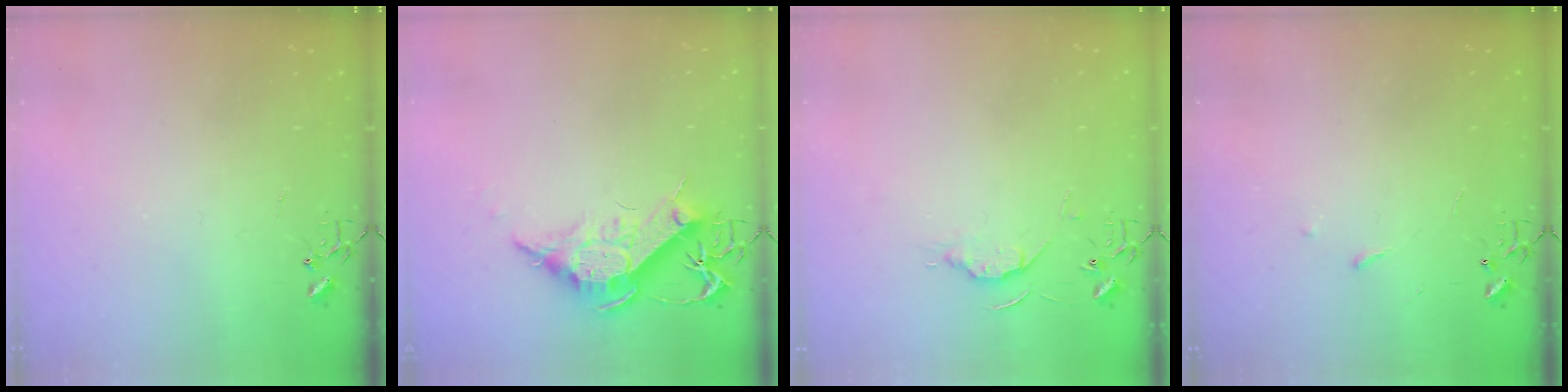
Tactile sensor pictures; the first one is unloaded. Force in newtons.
{"total": 12.6, "press": 12.6, "slide": 1.2}
{"total": 5.7, "press": 5.6, "slide": 0.8}
{"total": 2.9, "press": 2.8, "slide": 0.5}